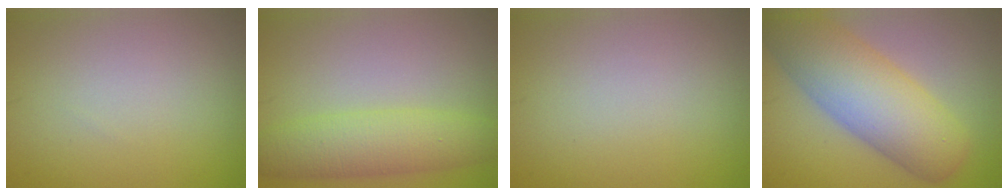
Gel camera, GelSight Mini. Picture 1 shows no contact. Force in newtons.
{"total": 5.3, "press": 5.3, "slide": 0.3}
{"total": 0.0}
{"total": 9.5, "press": 9.5, "slide": 0.5}